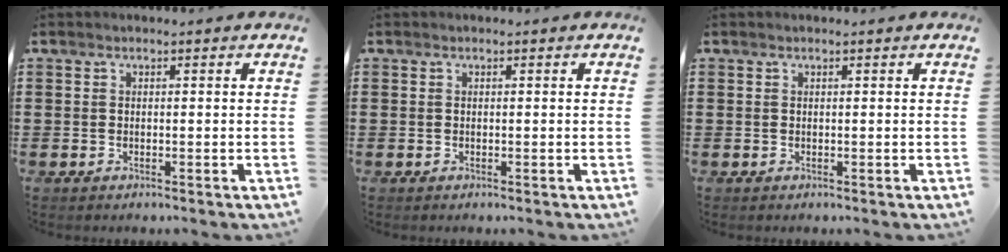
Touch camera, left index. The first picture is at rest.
{"total": 0.0}
{"total": 0.0}